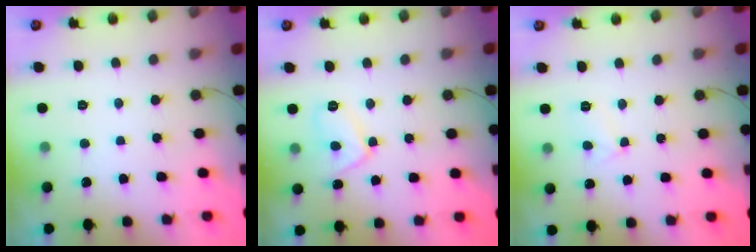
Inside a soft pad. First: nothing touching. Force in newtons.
{"total": 7.7, "press": 7.7, "slide": 0.7}
{"total": 4.6, "press": 4.6, "slide": 0.5}